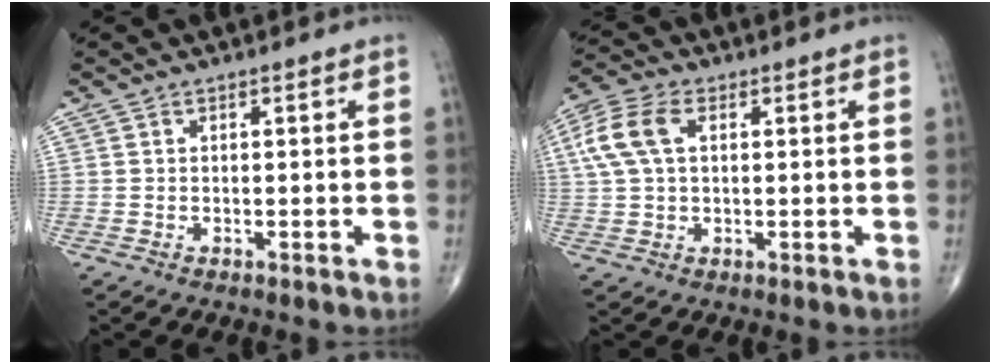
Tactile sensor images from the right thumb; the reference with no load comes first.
{"total": 8.7, "force": [2.1, 5.1, 6.7], "torque": [-0.156, 0.020, 0.040]}